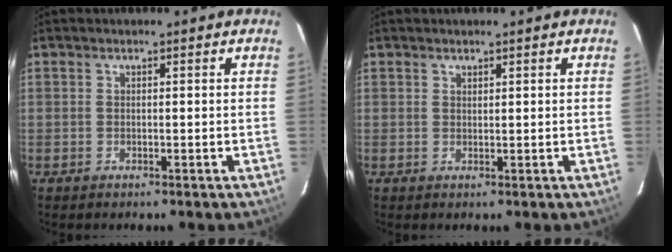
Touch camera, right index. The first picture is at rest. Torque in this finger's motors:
{"motor_torque": [-0.03, 0.42, 0.03, 0.00]}